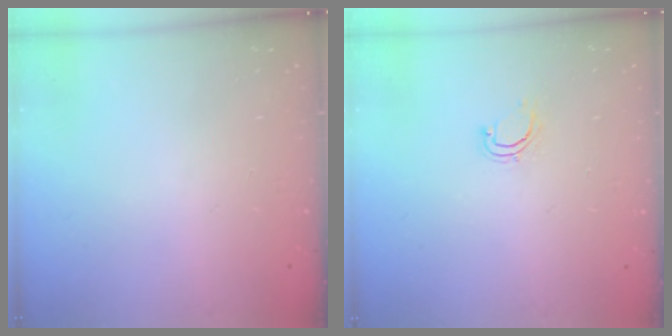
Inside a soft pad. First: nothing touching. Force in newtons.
{"total": 4.2, "press": 4.1, "slide": 0.8}